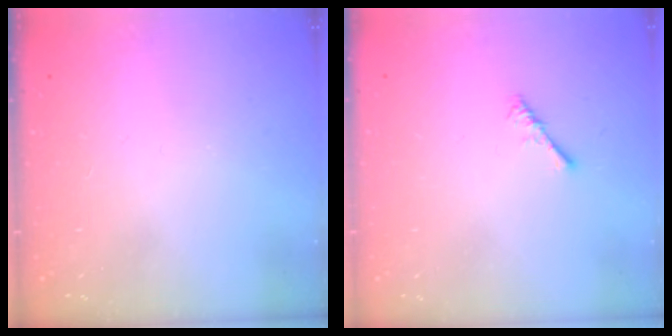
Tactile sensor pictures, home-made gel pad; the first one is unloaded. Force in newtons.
{"total": 0.9, "press": 0.9, "slide": 0.3}